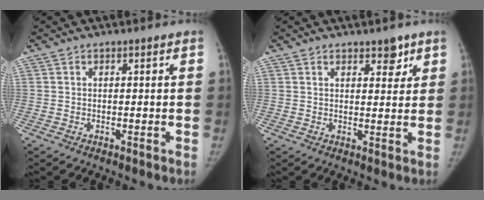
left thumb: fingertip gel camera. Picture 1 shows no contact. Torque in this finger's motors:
{"motor_torque": [-0.46, 0.03, -0.12, -0.09, -0.04]}